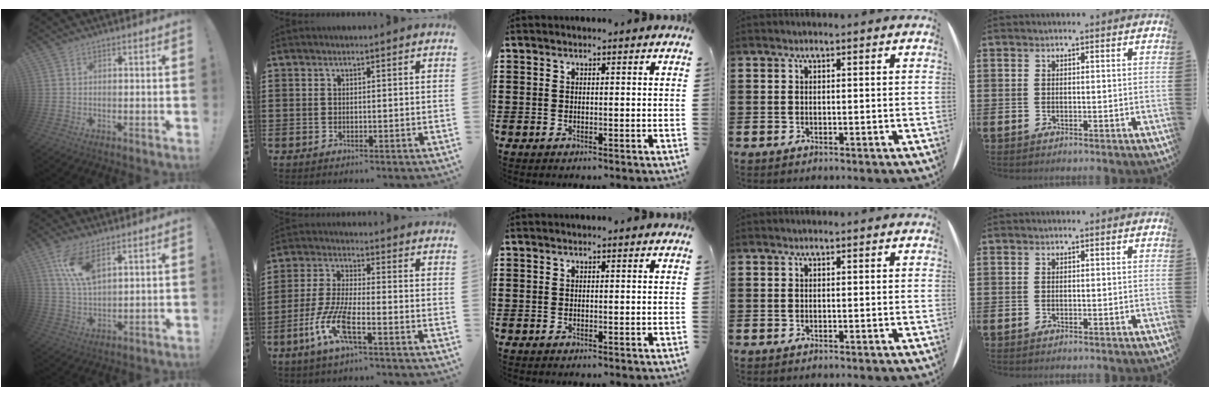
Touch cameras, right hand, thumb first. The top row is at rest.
{"thumb": {"total": 10.7, "force": [5.9, 4.7, 7.5], "torque": [-0.155, -0.017, 0.111]}, "index": {"total": 8.5, "force": [-4.1, 1.6, 7.2], "torque": [-0.180, -0.020, -0.084]}}